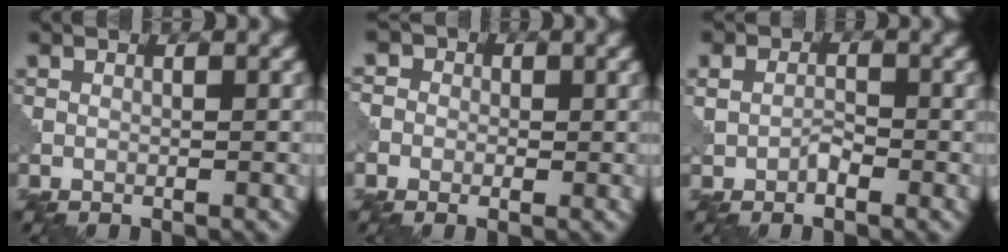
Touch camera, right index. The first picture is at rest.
{"total": 3.4, "force": [0.6, 3.0, 1.4], "torque": [0.003, 0.015, -0.031]}
{"total": 1.6, "force": [-0.3, 1.3, 1.0], "torque": [-0.020, 0.001, -0.009]}